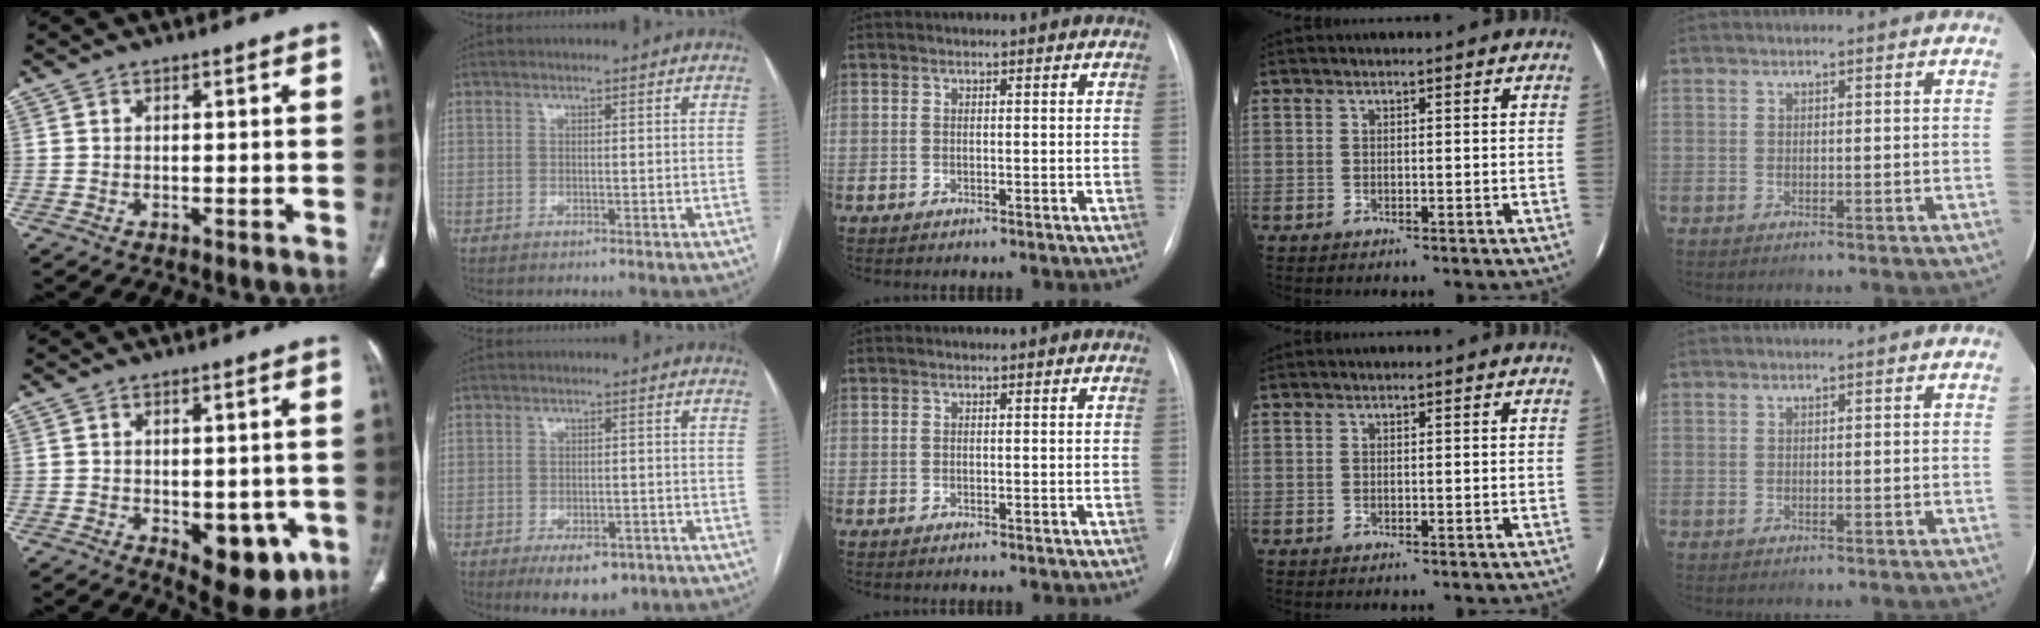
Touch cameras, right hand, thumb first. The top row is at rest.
{"thumb": {"total": 12.1, "force": [-4.0, 6.4, 9.4], "torque": [-0.088, 0.001, -0.036]}, "index": {"total": 7.0, "force": [-4.5, 3.5, 4.0], "torque": [-0.054, 0.000, -0.061]}}